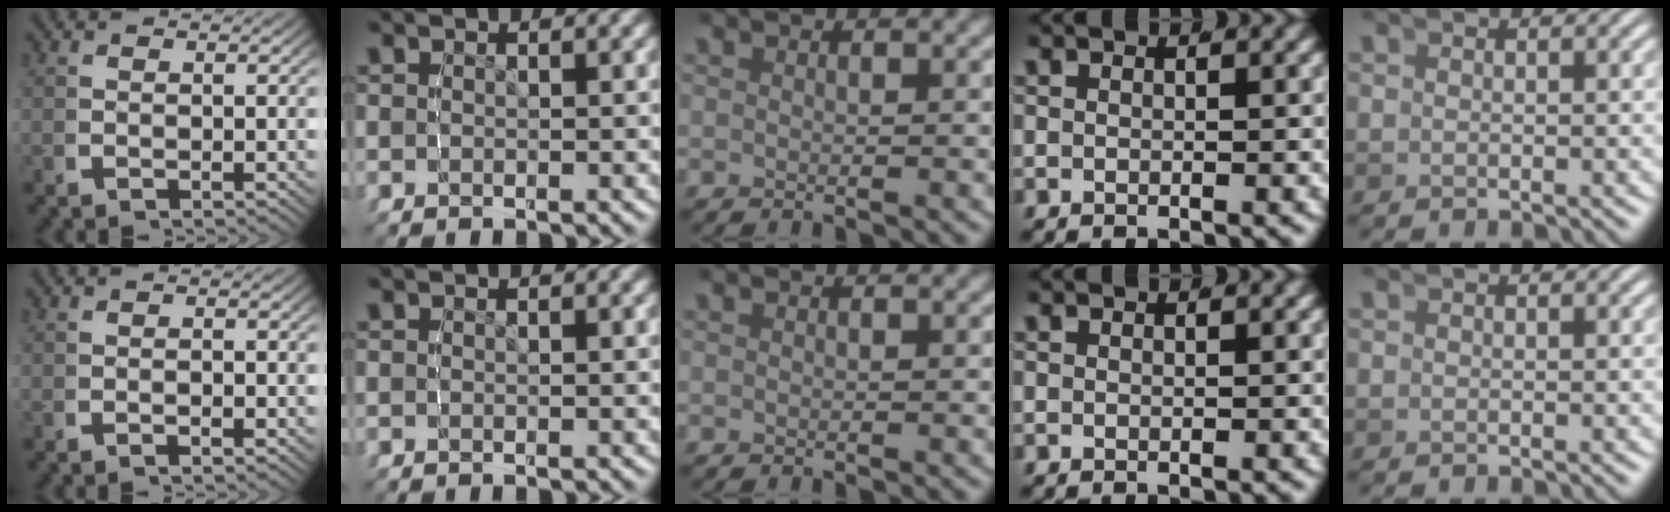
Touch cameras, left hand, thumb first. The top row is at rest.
{"thumb": {"total": 0.7, "force": [-0.2, 0.3, 0.5], "torque": [-0.009, 0.003, -0.008]}}